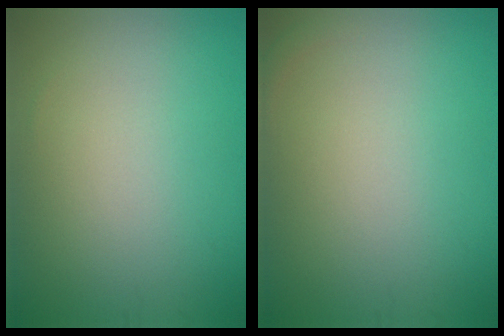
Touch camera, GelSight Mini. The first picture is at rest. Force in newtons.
{"total": 0.6, "press": 0.6, "slide": 0.1}